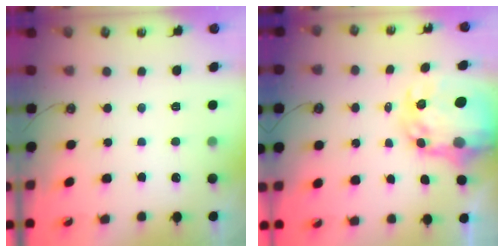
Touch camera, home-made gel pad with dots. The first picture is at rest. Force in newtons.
{"total": 9.1, "press": 9.0, "slide": 0.8}